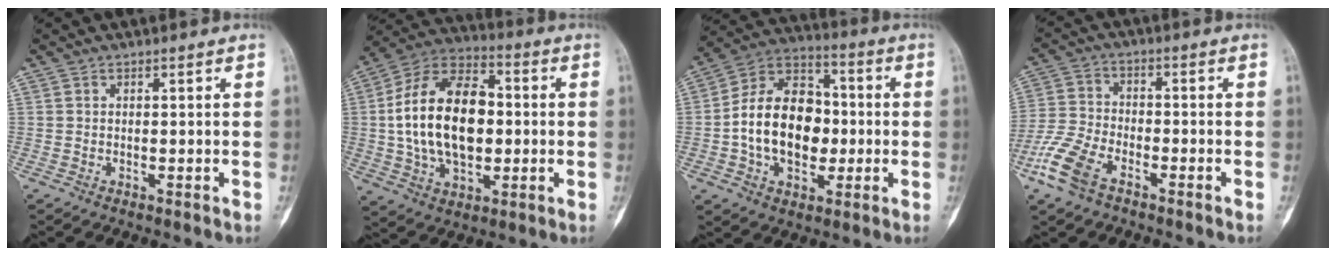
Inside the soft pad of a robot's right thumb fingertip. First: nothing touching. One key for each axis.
{"total": 21.2, "fx": 0.4, "fy": 12.9, "fz": 16.8, "tx": -0.282, "ty": 0.020, "tz": 0.009}
{"total": 18.0, "fx": -1.5, "fy": 12.3, "fz": 13.0, "tx": -0.189, "ty": 0.032, "tz": -0.026}
{"total": 9.6, "fx": -5.7, "fy": 4.8, "fz": 6.1, "tx": -0.145, "ty": 0.014, "tz": -0.119}